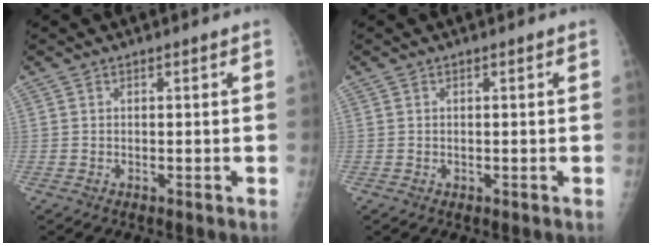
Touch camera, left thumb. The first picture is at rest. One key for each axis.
{"total": 0.0}